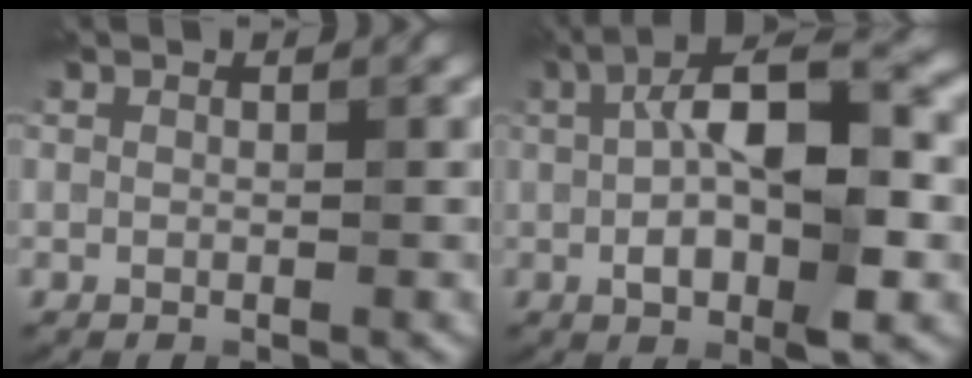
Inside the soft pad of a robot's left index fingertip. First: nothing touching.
{"total": 9.8, "force": [0.1, 3.6, 9.1], "torque": [-0.147, 0.018, -0.006]}